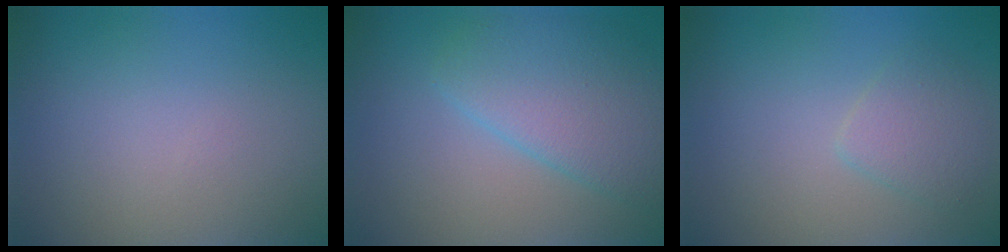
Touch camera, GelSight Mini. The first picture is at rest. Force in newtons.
{"total": 5.0, "press": 5.0, "slide": 0.2}
{"total": 2.1, "press": 2.1, "slide": 0.1}